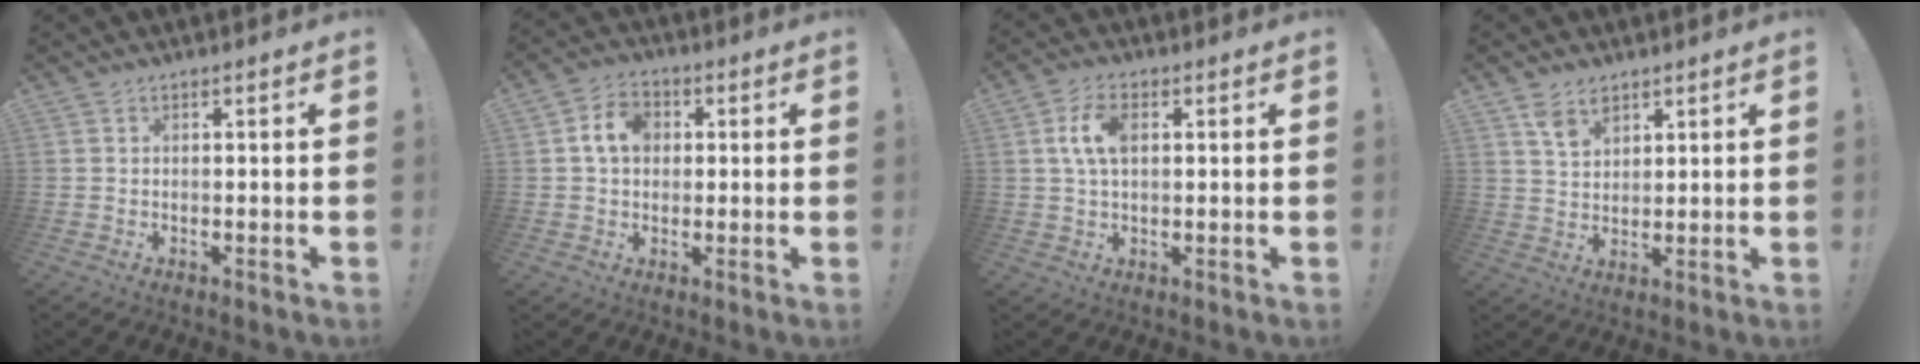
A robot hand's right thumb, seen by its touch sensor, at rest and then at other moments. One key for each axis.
{"total": 8.3, "fx": 1.6, "fy": 6.4, "fz": 5.1, "tx": -0.088, "ty": 0.017, "tz": 0.032}
{"total": 7.7, "fx": 1.7, "fy": 4.3, "fz": 6.1, "tx": -0.124, "ty": 0.008, "tz": 0.031}
{"total": 6.1, "fx": 4.1, "fy": 3.7, "fz": 2.7, "tx": -0.041, "ty": -0.019, "tz": 0.076}